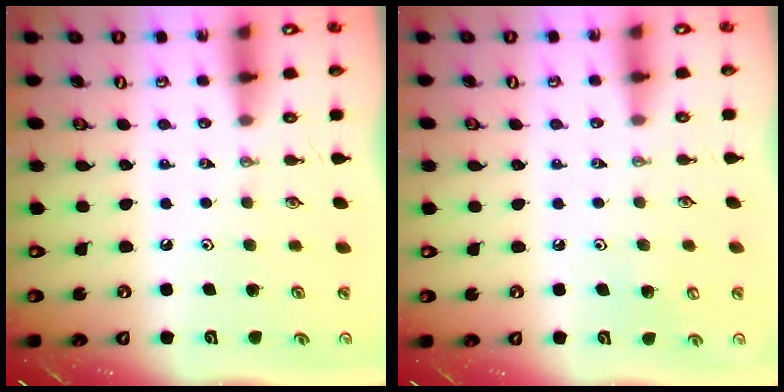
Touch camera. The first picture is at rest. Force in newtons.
{"total": 4.4, "press": 4.3, "slide": 1.1}